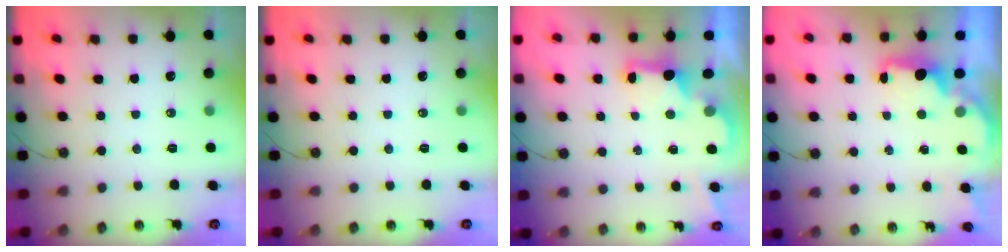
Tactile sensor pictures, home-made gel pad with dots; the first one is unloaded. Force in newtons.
{"total": 0.0}
{"total": 2.2, "press": 2.1, "slide": 0.6}
{"total": 2.3, "press": 2.1, "slide": 0.8}